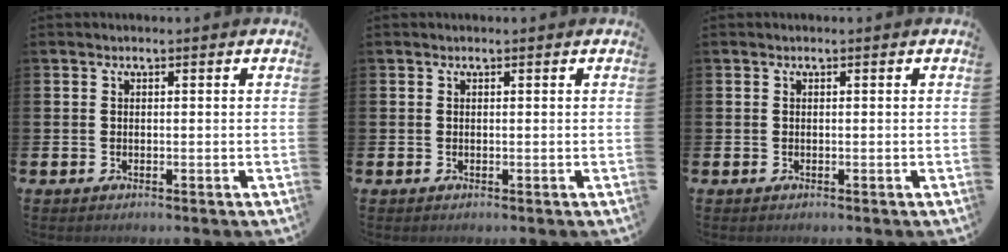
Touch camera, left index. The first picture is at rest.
{"total": 0.0}
{"total": 0.0}